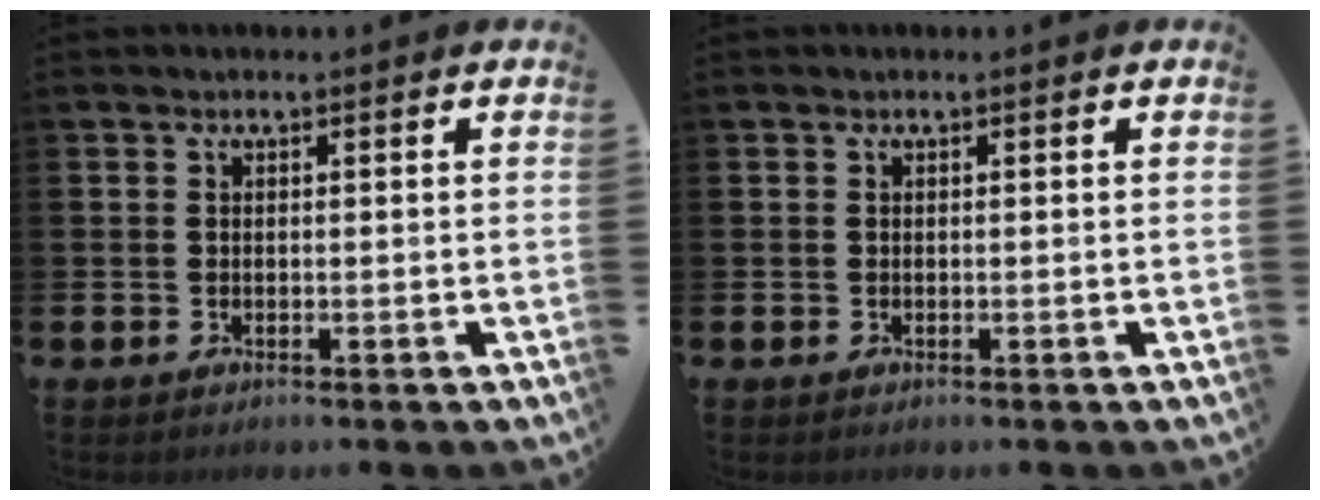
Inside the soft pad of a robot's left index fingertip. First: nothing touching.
{"total": 0.0}